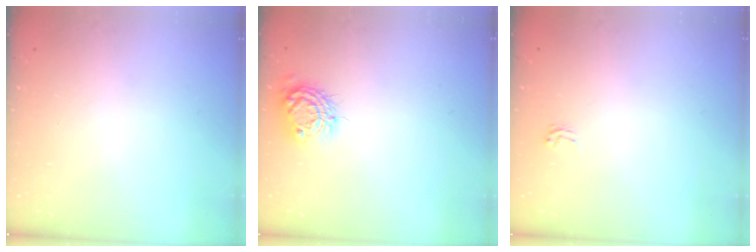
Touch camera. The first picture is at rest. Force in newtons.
{"total": 9.0, "press": 9.0, "slide": 0.5}
{"total": 1.9, "press": 1.9, "slide": 0.1}